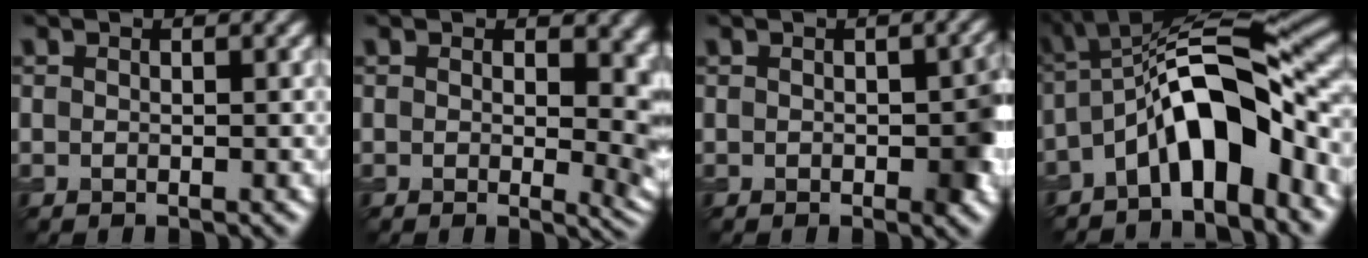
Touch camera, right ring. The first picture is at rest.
{"total": 5.8, "force": [0.8, 3.2, 4.7], "torque": [-0.029, -0.008, 0.010]}
{"total": 3.0, "force": [-0.4, 1.4, 2.6], "torque": [-0.028, -0.001, -0.003]}
{"total": 10.0, "force": [-3.8, 3.7, 8.4], "torque": [-0.133, 0.018, -0.075]}